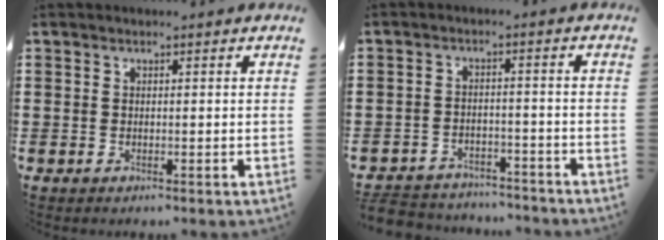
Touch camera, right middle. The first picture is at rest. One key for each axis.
{"total": 4.1, "fx": -4.0, "fy": 0.7, "fz": -0.1, "tx": -0.009, "ty": 0.003, "tz": -0.087}